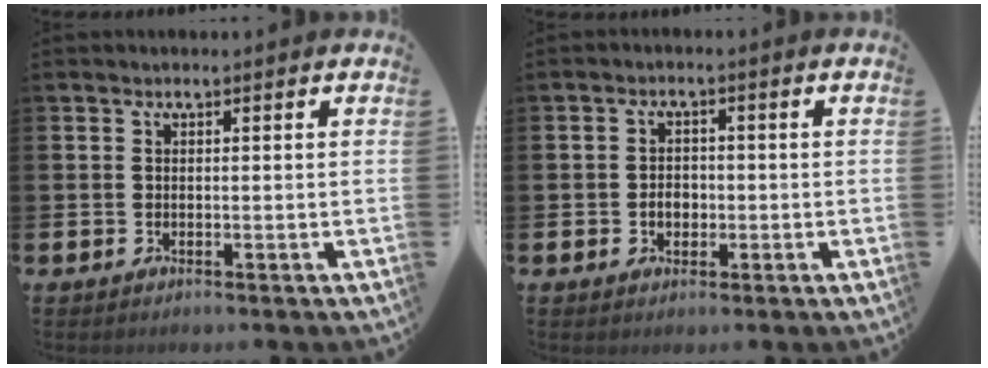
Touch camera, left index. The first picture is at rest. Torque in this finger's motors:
{"motor_torque": [0.06, 0.03, 0.04, 0.03]}